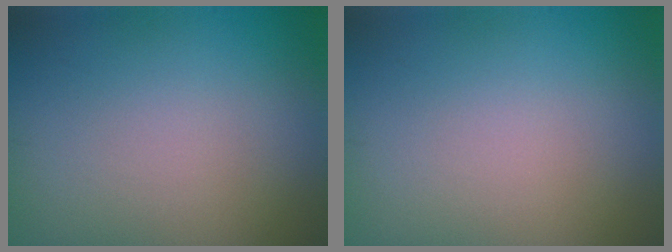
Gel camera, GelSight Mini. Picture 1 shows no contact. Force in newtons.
{"total": 0.0}